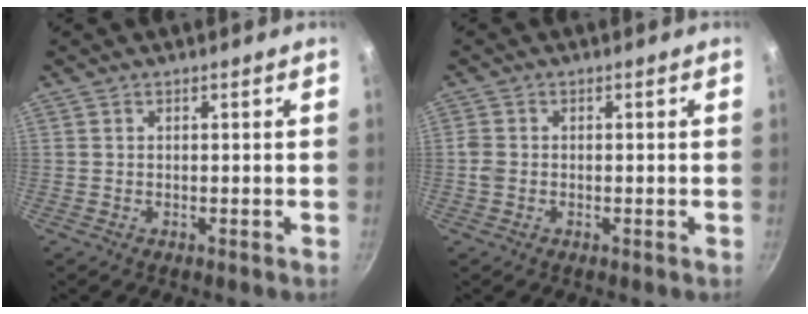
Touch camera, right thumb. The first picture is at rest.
{"total": 2.1, "force": [-0.4, 1.7, 1.1], "torque": [-0.022, 0.006, -0.010]}